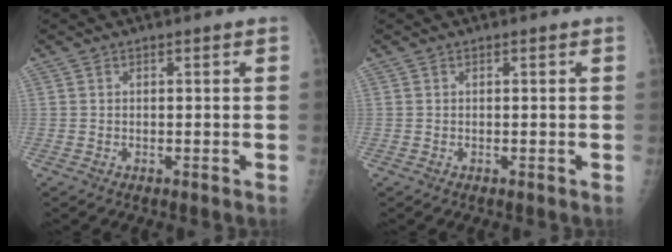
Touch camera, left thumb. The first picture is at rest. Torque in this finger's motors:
{"motor_torque": [0.00, 0.00, -0.02, -0.01, 0.00]}